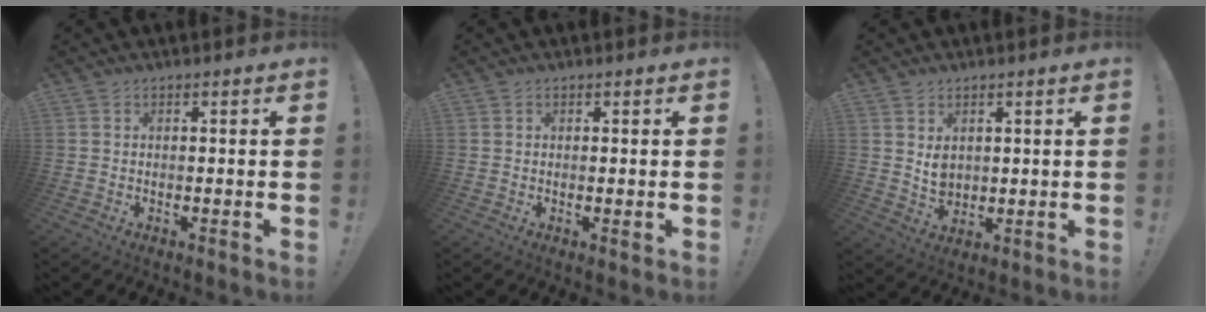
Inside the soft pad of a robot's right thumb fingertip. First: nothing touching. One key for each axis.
{"total": 0.8, "fx": 0.2, "fy": 0.0, "fz": 0.7, "tx": -0.006, "ty": -0.003, "tz": 0.001}
{"total": 4.8, "fx": 2.2, "fy": 3.8, "fz": 2.0, "tx": -0.022, "ty": -0.015, "tz": 0.042}